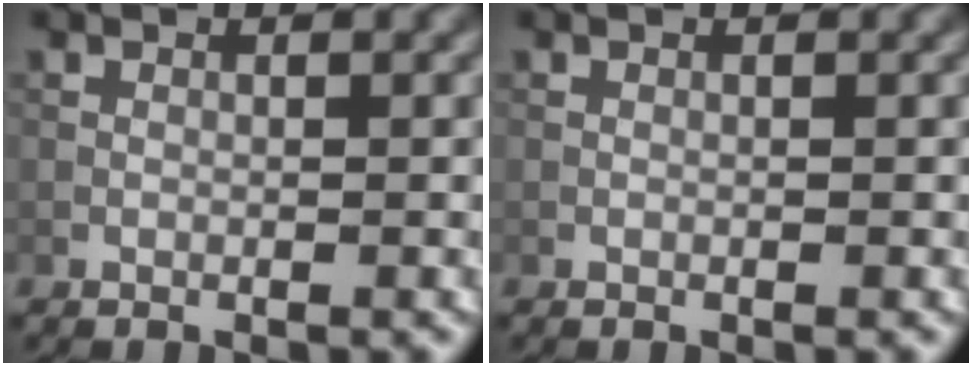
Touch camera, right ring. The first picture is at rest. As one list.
[{"total": 0.0}]